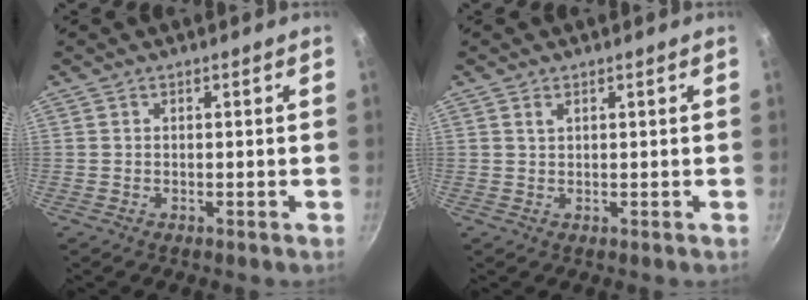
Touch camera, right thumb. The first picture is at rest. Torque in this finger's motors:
{"motor_torque": [-0.37, 0.36, -0.01, -0.11, 0.08]}